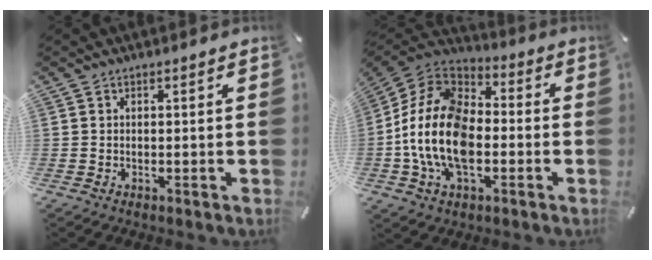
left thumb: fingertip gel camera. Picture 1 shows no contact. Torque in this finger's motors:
{"motor_torque": [2.42, 2.59, 1.89, 0.88, 0.79]}